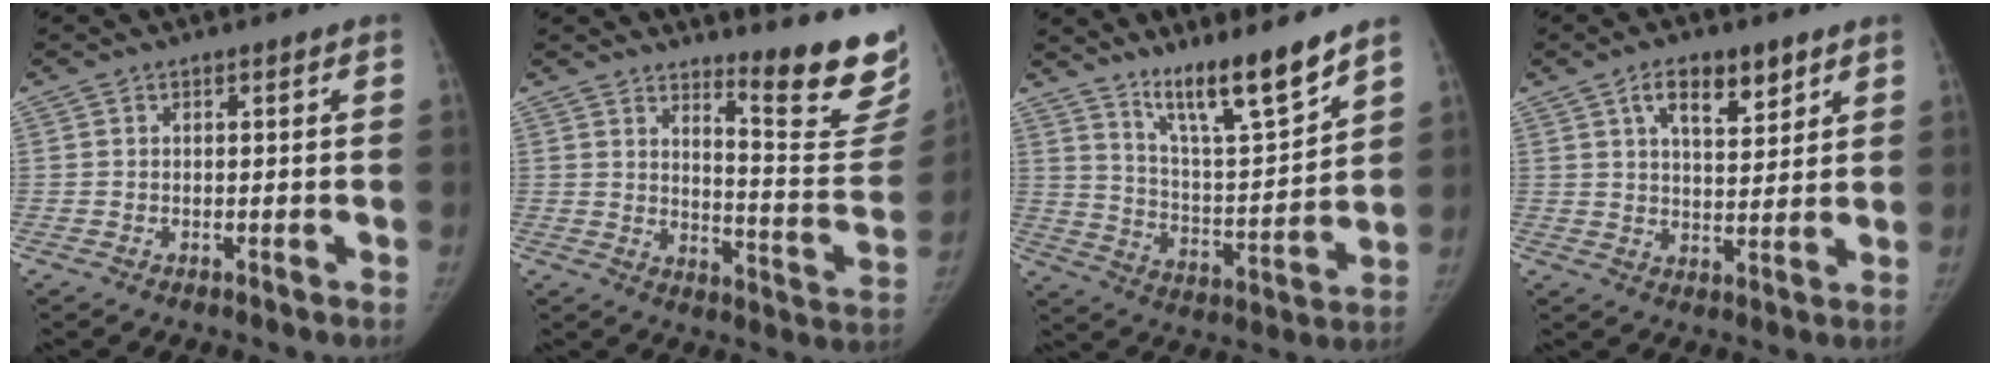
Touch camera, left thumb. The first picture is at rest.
{"total": 17.0, "force": [13.7, 3.0, 9.6], "torque": [-0.088, -0.147, 0.174]}
{"total": 13.4, "force": [10.5, 1.4, 8.2], "torque": [-0.119, -0.080, 0.187]}
{"total": 8.5, "force": [4.8, 3.9, 5.9], "torque": [-0.067, -0.025, 0.076]}